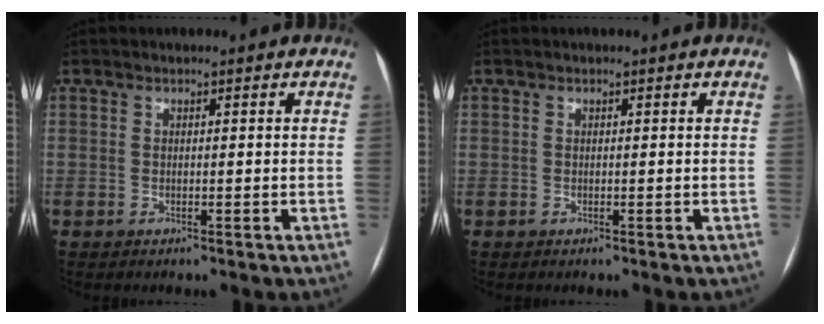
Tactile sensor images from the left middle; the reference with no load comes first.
{"total": 0.0}